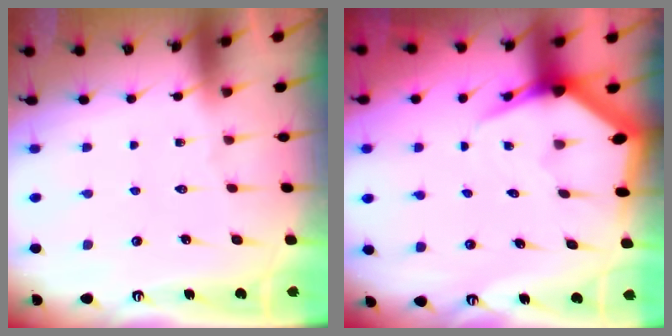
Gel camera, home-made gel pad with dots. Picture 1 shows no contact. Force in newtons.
{"total": 5.3, "press": 5.3, "slide": 0.7}